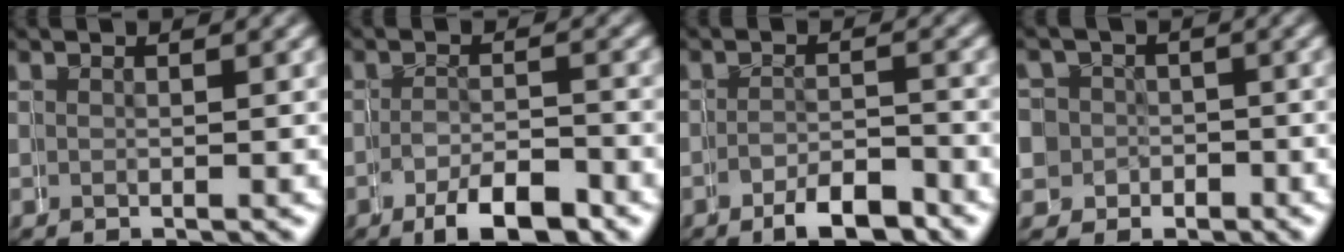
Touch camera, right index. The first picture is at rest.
{"total": 4.6, "force": [-3.1, 2.0, 2.7], "torque": [-0.032, -0.010, -0.054]}
{"total": 4.2, "force": [-3.6, 1.6, 1.4], "torque": [-0.013, -0.005, -0.067]}
{"total": 6.0, "force": [-0.6, 5.9, -0.6], "torque": [0.001, -0.026, -0.009]}